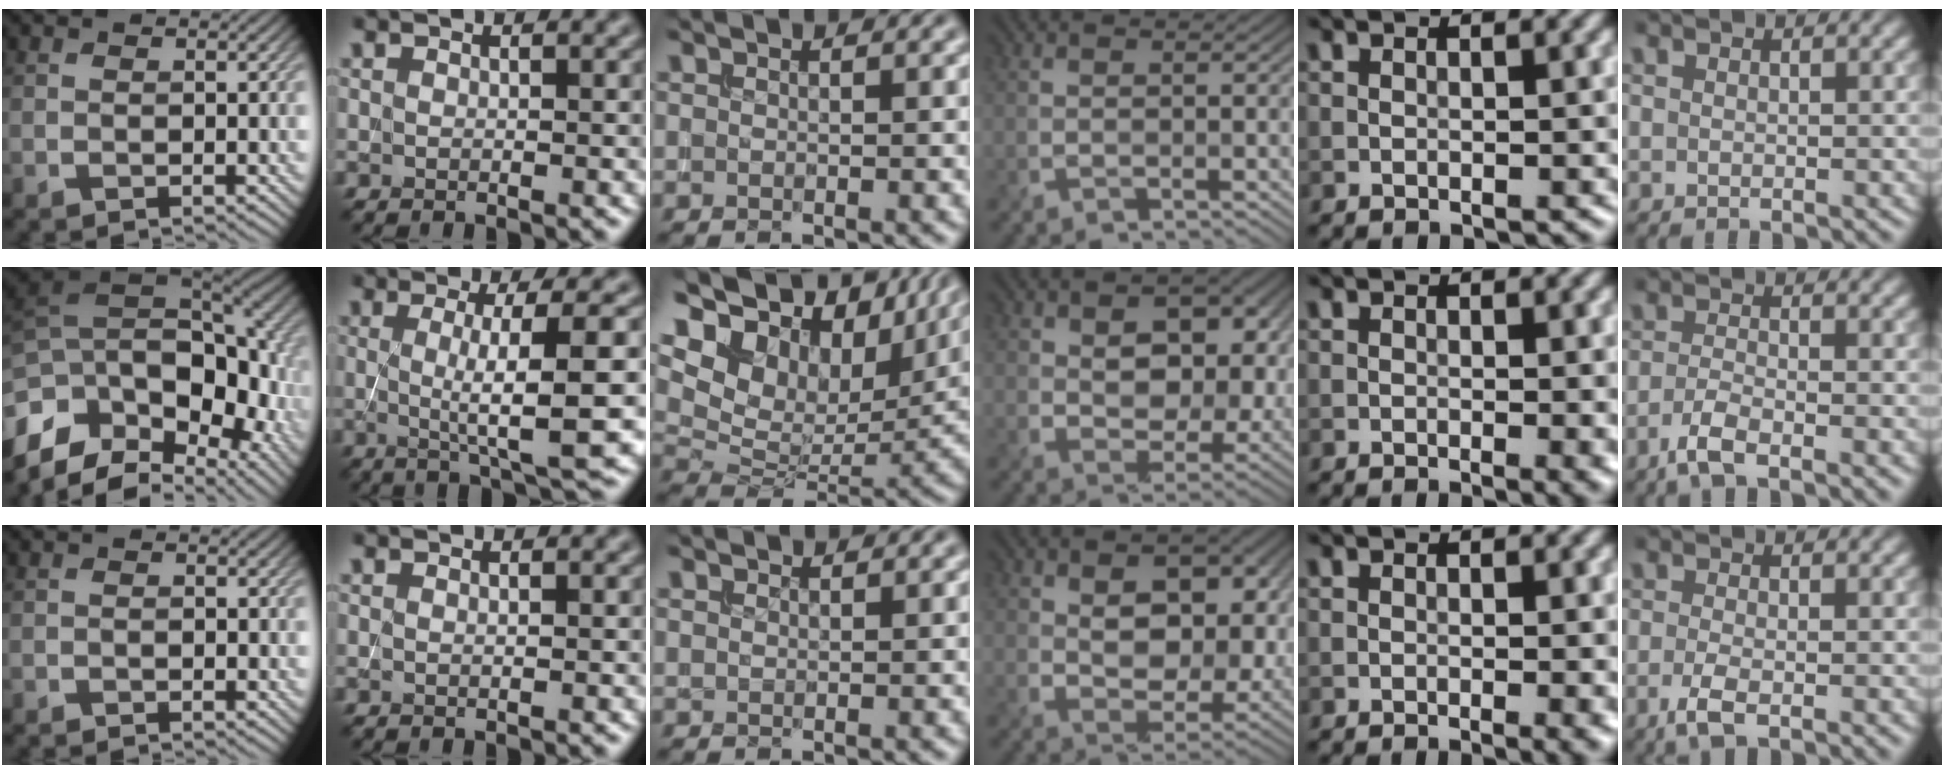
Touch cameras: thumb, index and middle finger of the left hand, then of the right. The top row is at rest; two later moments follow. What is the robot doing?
{"motion": "extract", "object": "backpack"}